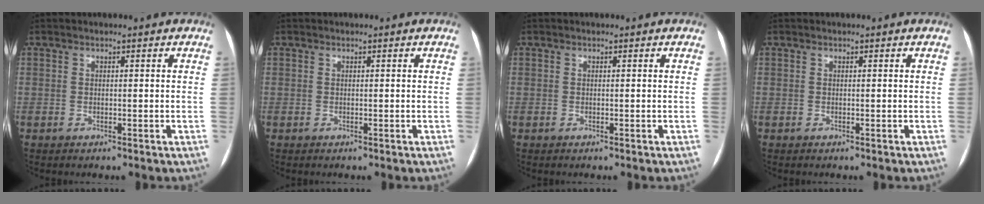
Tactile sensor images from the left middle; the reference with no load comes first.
{"total": 0.0}
{"total": 0.0}
{"total": 0.0}